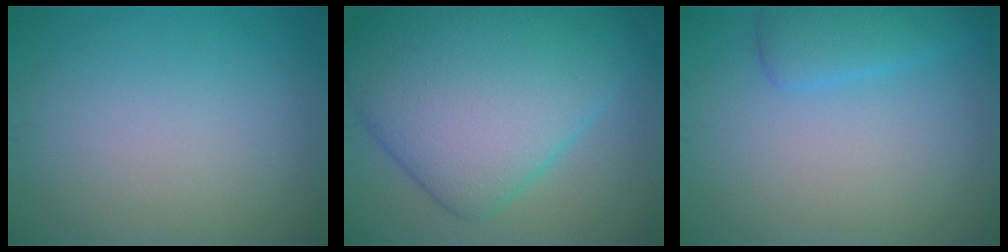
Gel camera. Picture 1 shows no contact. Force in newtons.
{"total": 12.4, "press": 12.4, "slide": 0.2}
{"total": 2.6, "press": 2.6, "slide": 0.2}